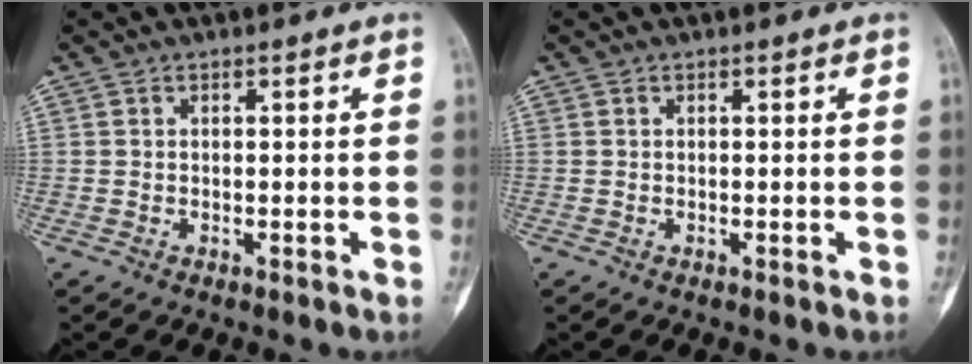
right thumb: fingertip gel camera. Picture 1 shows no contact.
{"total": 0.0}